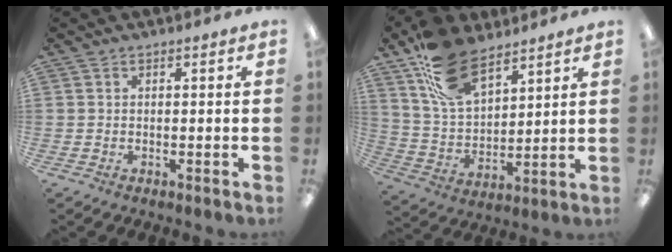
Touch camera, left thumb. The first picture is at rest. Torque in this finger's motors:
{"motor_torque": [0.46, 0.42, 1.20, -1.56, 0.11]}